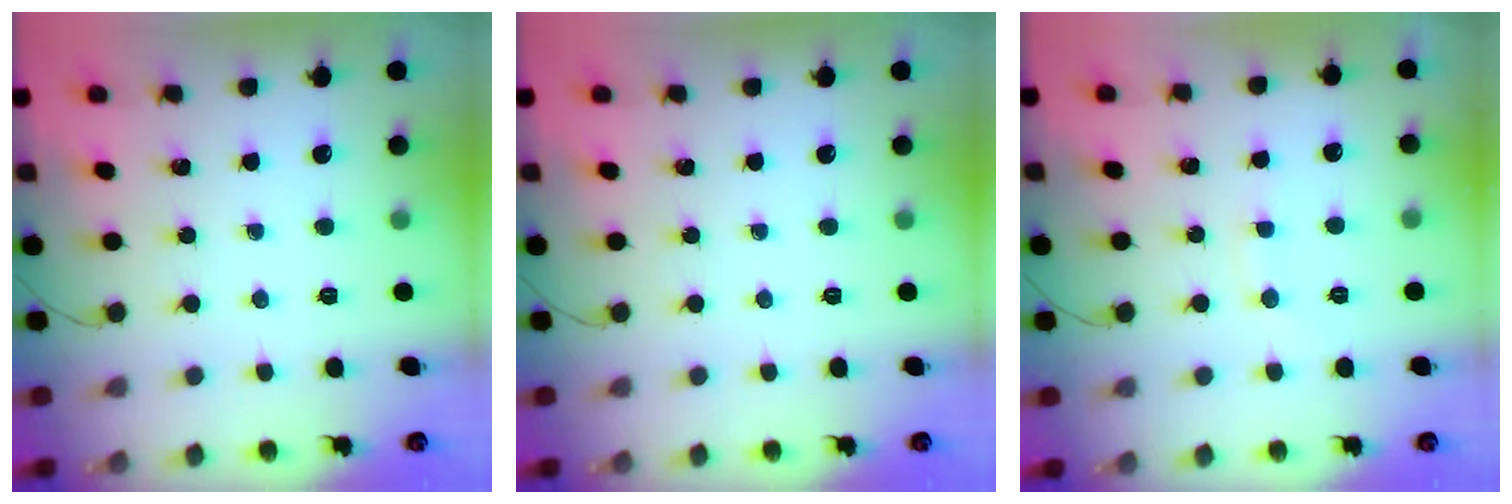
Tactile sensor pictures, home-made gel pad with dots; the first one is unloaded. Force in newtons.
{"total": 0.0}
{"total": 6.3, "press": 6.2, "slide": 1.4}